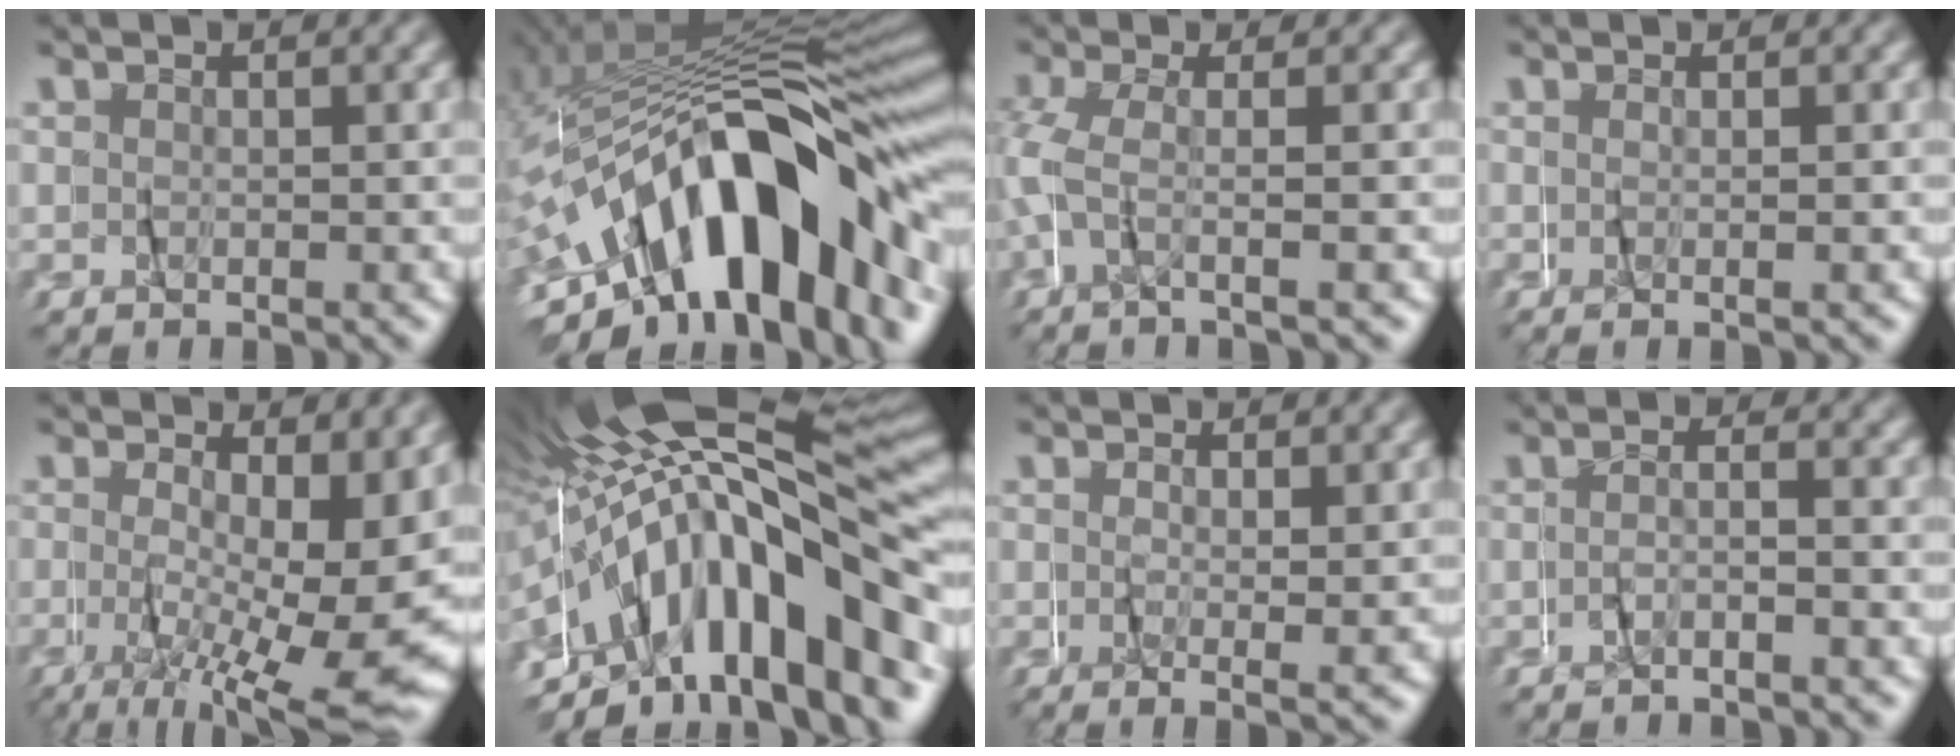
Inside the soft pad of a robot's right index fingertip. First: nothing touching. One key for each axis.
{"total": 14.6, "fx": -6.1, "fy": 5.7, "fz": 12.0, "tx": -0.201, "ty": 0.005, "tz": -0.085}
{"total": 2.1, "fx": -1.3, "fy": -1.0, "fz": 1.3, "tx": -0.040, "ty": 0.000, "tz": -0.024}
{"total": 2.5, "fx": -1.2, "fy": -2.1, "fz": -0.5, "tx": 0.008, "ty": -0.005, "tz": -0.016}
{"total": 7.3, "fx": -3.1, "fy": 0.9, "fz": 6.5, "tx": -0.081, "ty": -0.039, "tz": -0.029}
{"total": 13.4, "fx": -4.7, "fy": 5.5, "fz": 11.3, "tx": -0.187, "ty": 0.005, "tz": -0.071}
{"total": 2.5, "fx": -1.1, "fy": -2.3, "fz": 0.0, "tx": -0.002, "ty": -0.015, "tz": -0.010}
{"total": 2.6, "fx": -2.4, "fy": -0.9, "fz": 0.2, "tx": 0.000, "ty": 0.013, "tz": -0.053}